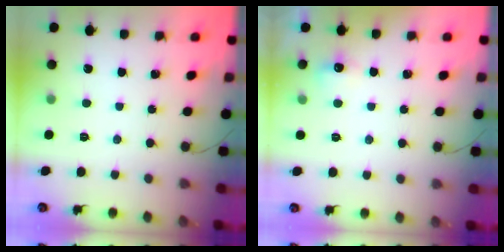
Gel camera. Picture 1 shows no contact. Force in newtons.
{"total": 7.0, "press": 4.3, "slide": 5.6}